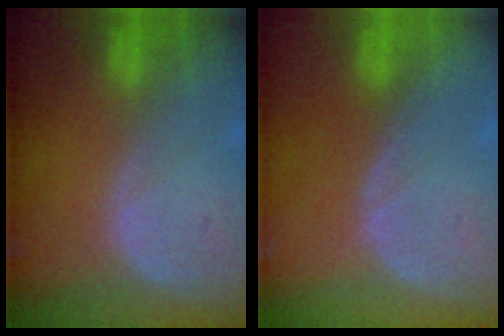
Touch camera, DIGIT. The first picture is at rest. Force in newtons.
{"total": 0.0}